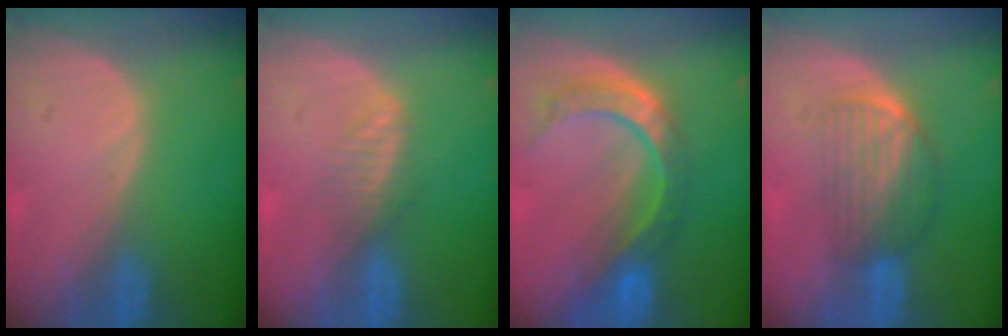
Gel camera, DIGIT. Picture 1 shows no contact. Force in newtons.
{"total": 2.3, "press": 2.3, "slide": 0.1}
{"total": 8.8, "press": 7.3, "slide": 4.9}
{"total": 6.9, "press": 5.8, "slide": 3.7}